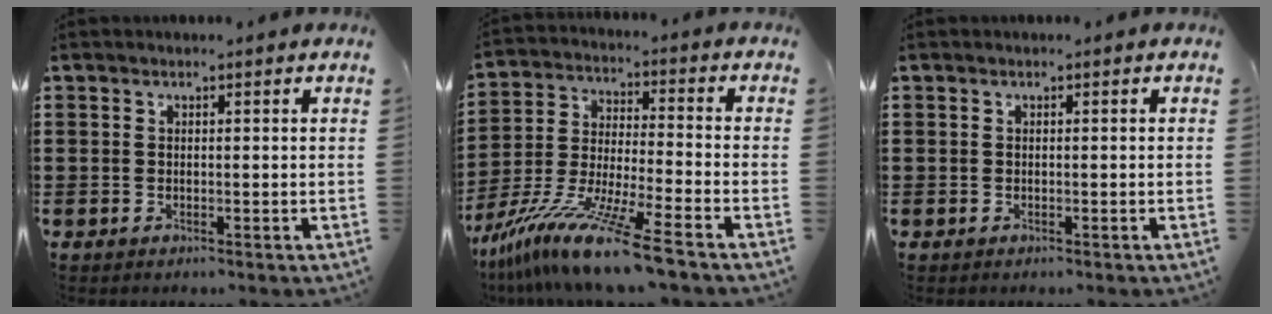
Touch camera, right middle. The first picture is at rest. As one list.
[{"total": 13.0, "force": [-10.7, -1.0, 7.4], "torque": [-0.153, -0.005, -0.211]}, {"total": 0.0}]